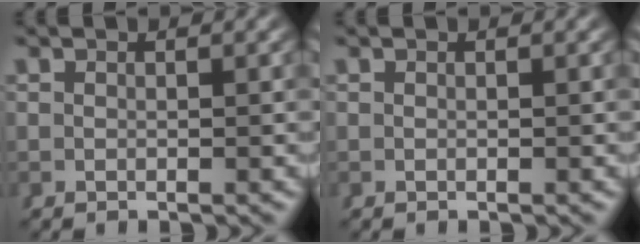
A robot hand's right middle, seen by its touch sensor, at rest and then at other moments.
{"total": 0.0}